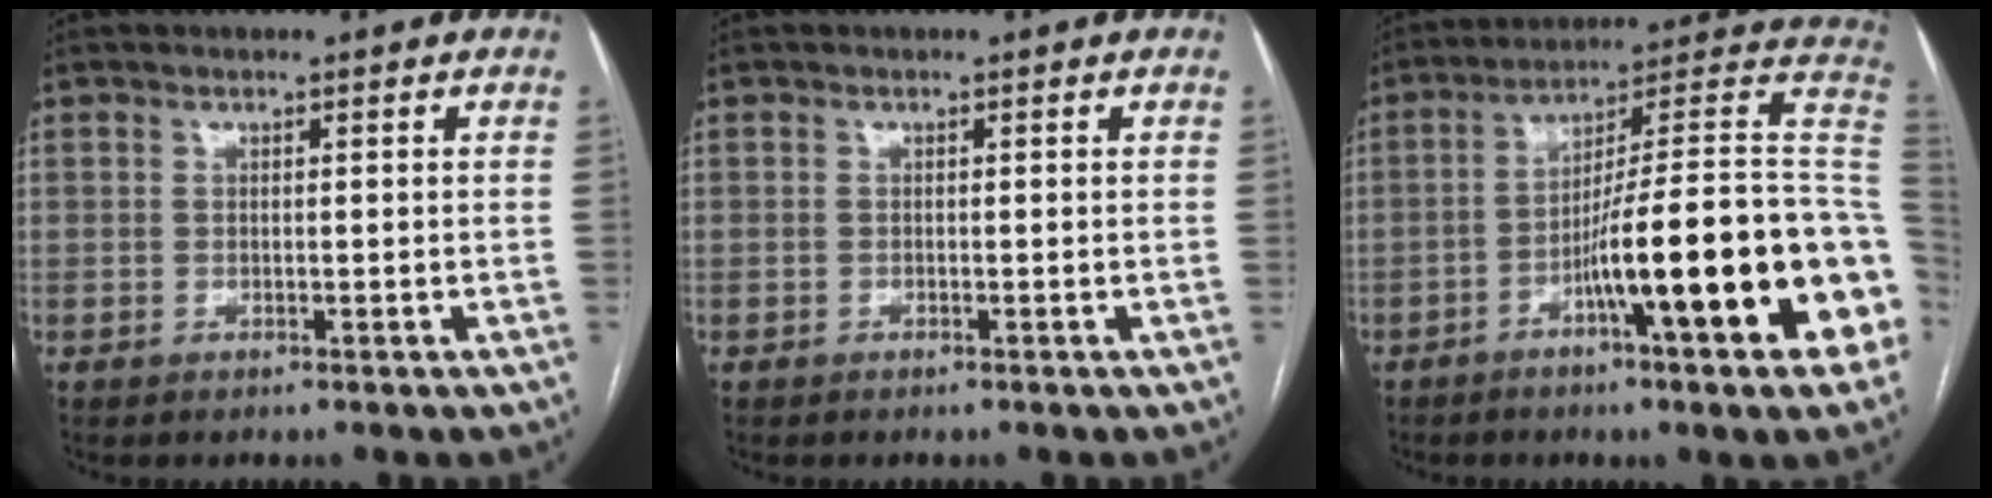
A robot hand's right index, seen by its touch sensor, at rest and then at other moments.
{"total": 0.0}
{"total": 23.1, "force": [-7.0, 1.3, 22.0], "torque": [-0.241, 0.017, -0.107]}